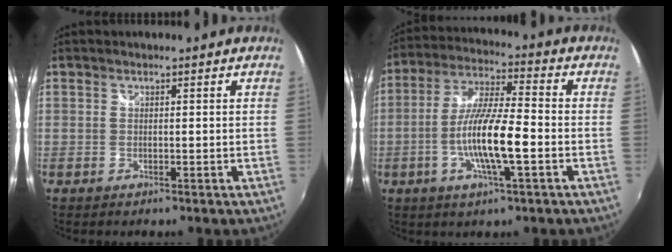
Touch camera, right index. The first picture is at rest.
{"total": 12.4, "force": [-3.5, 1.9, 11.8], "torque": [-0.233, -0.004, -0.068]}